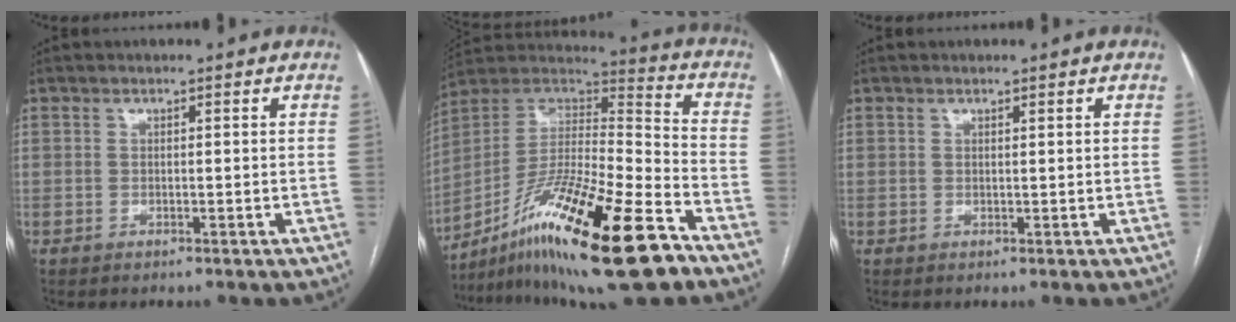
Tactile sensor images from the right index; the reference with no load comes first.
{"total": 24.4, "force": [-14.5, 2.8, 19.4], "torque": [-0.325, -0.020, -0.252]}
{"total": 0.8, "force": [0.5, 0.6, 0.1], "torque": [0.004, 0.004, 0.006]}